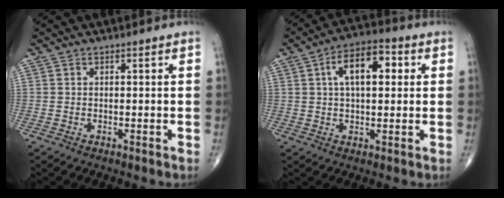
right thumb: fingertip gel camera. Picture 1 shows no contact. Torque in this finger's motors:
{"motor_torque": [0.81, 1.97, 0.84, 0.25, 0.33]}